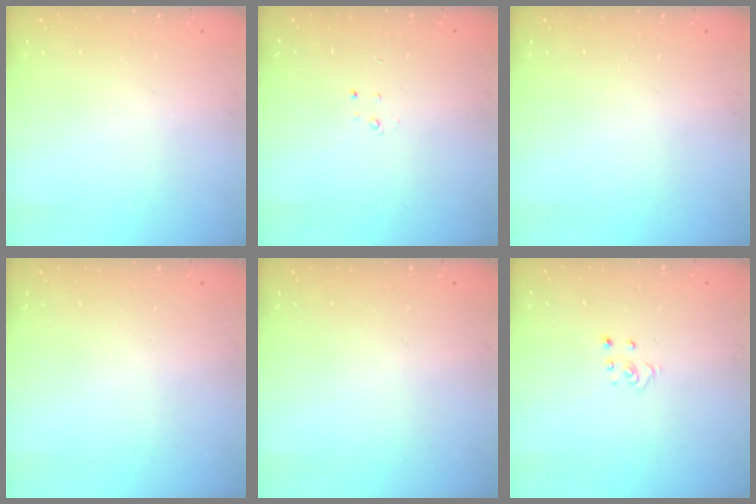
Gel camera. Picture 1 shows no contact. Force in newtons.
{"total": 2.3, "press": 2.3, "slide": 0.3}
{"total": 0.0}
{"total": 0.0}
{"total": 0.0}
{"total": 2.8, "press": 2.8, "slide": 0.3}